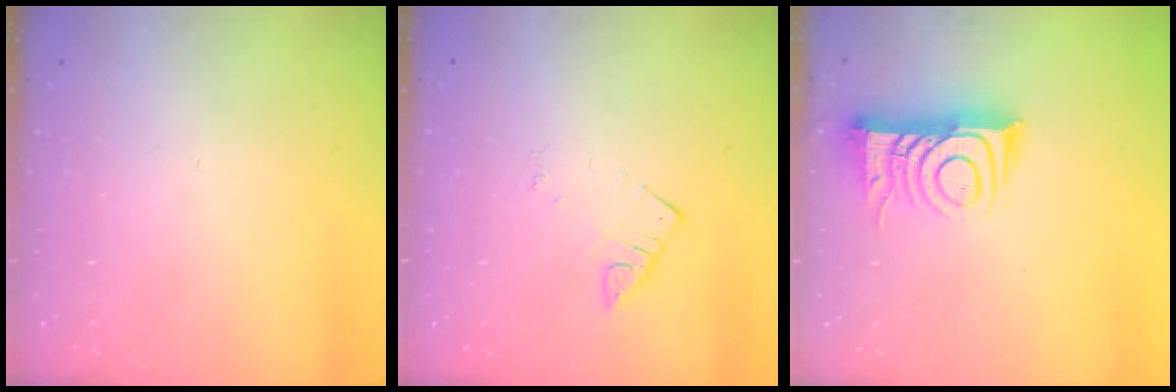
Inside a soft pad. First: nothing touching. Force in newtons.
{"total": 2.6, "press": 2.6, "slide": 0.1}
{"total": 10.6, "press": 10.5, "slide": 1.1}